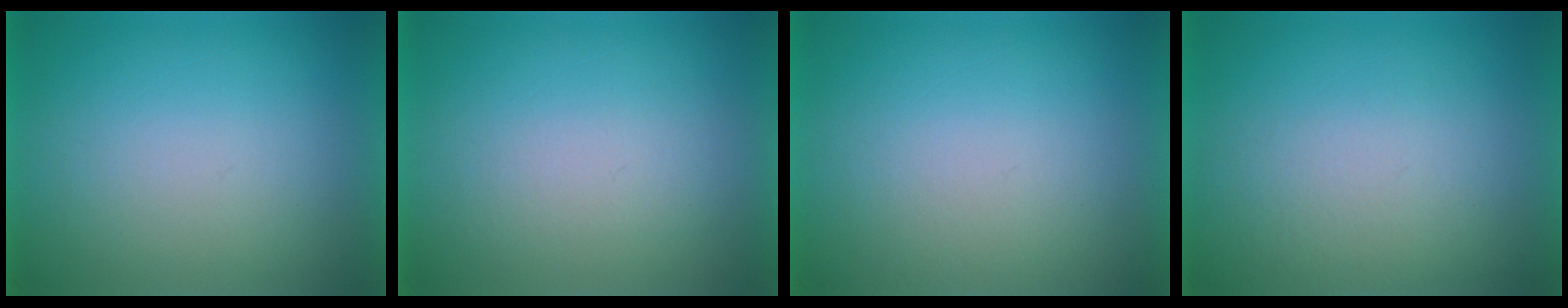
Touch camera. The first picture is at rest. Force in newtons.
{"total": 1.4}
{"total": 1.0}
{"total": 3.8}